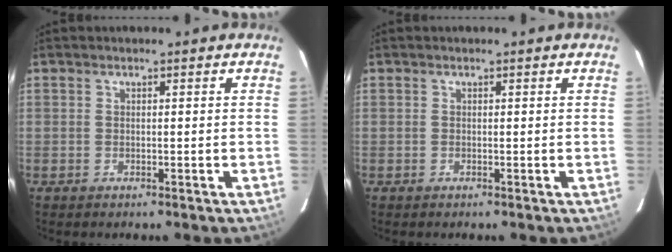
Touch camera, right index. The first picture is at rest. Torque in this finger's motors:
{"motor_torque": [0.13, 0.09, 0.05, 0.01]}